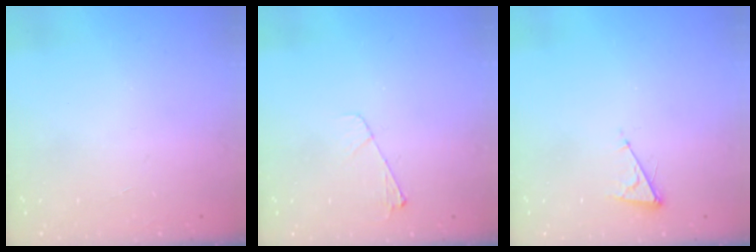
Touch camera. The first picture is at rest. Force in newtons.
{"total": 4.4, "press": 4.3, "slide": 0.6}
{"total": 4.3, "press": 4.2, "slide": 0.5}